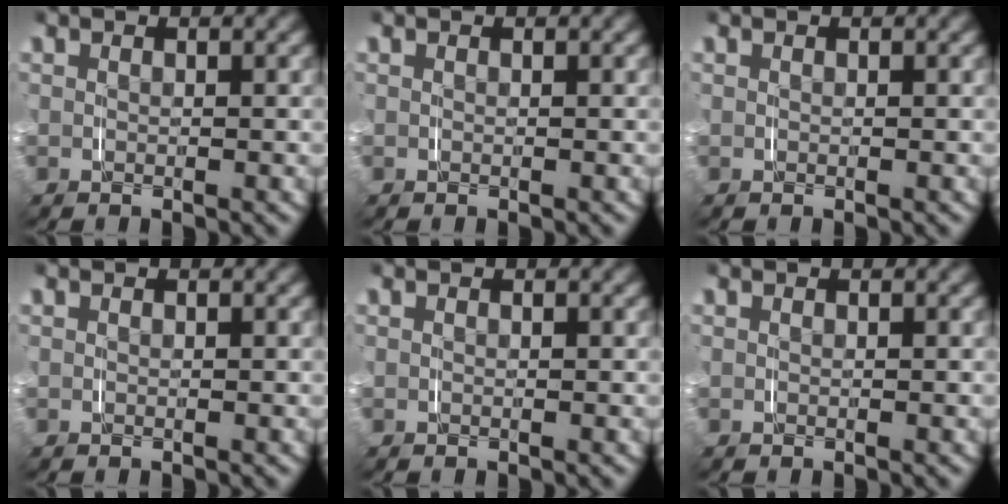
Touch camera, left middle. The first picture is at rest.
{"total": 0.0}
{"total": 0.0}
{"total": 0.0}
{"total": 0.0}
{"total": 0.0}